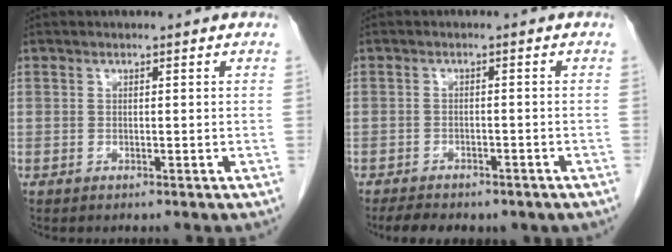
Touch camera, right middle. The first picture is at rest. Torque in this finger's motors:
{"motor_torque": [1.07, -1.05, 0.11, 0.04]}